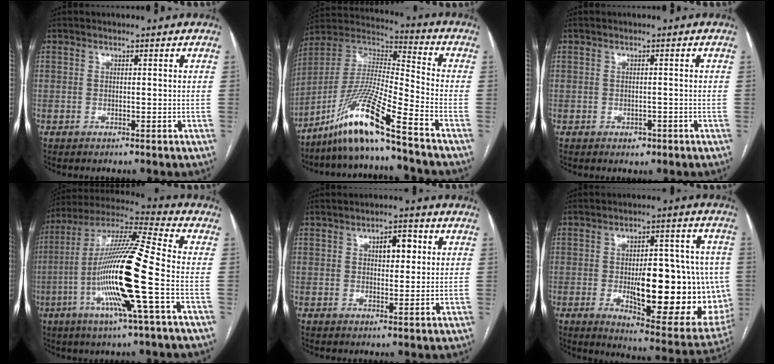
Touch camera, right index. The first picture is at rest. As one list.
[{"total": 14.3, "force": [-10.1, -1.0, 10.0], "torque": [-0.205, -0.008, -0.193]}, {"total": 1.5, "force": [-0.8, 1.1, 0.7], "torque": [-0.007, 0.003, -0.006]}, {"total": 19.1, "force": [-4.7, 0.1, 18.5], "torque": [-0.371, -0.010, -0.098]}, {"total": 4.3, "force": [1.3, 2.0, 3.6], "torque": [-0.054, 0.011, 0.020]}, {"total": 21.6, "force": [-2.3, 7.6, 20.0], "torque": [-0.229, 0.009, -0.008]}]